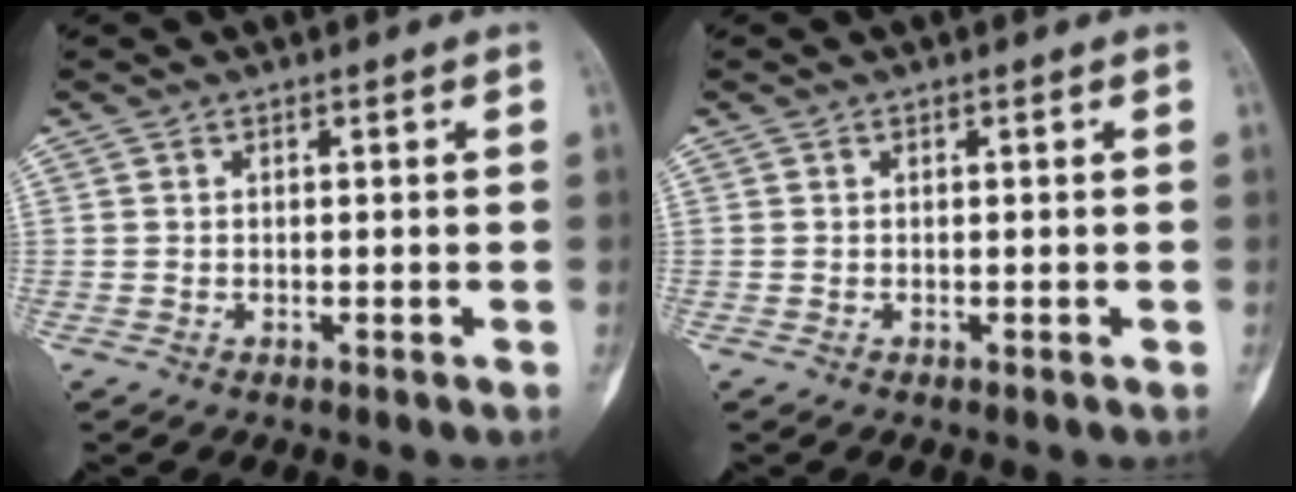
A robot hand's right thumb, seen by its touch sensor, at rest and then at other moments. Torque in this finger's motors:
{"motor_torque": [0.01, 0.00, 0.00, 0.00, 0.00]}